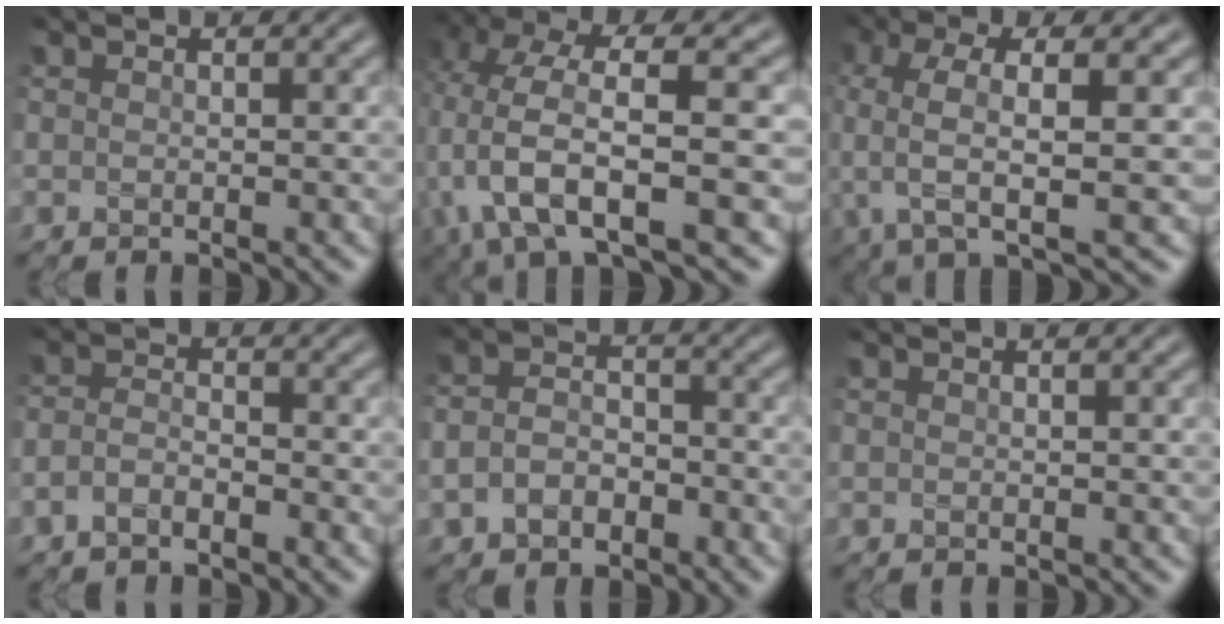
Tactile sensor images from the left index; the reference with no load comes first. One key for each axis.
{"total": 8.3, "fx": -1.6, "fy": 3.1, "fz": 7.6, "tx": -0.155, "ty": 0.000, "tz": -0.031}
{"total": 7.0, "fx": -0.3, "fy": 2.2, "fz": 6.7, "tx": -0.127, "ty": 0.002, "tz": -0.010}
{"total": 1.8, "fx": -1.2, "fy": 0.7, "fz": 1.2, "tx": -0.028, "ty": 0.003, "tz": -0.029}
{"total": 3.4, "fx": -1.4, "fy": 2.3, "fz": 2.1, "tx": -0.045, "ty": 0.001, "tz": -0.033}
{"total": 0.0}